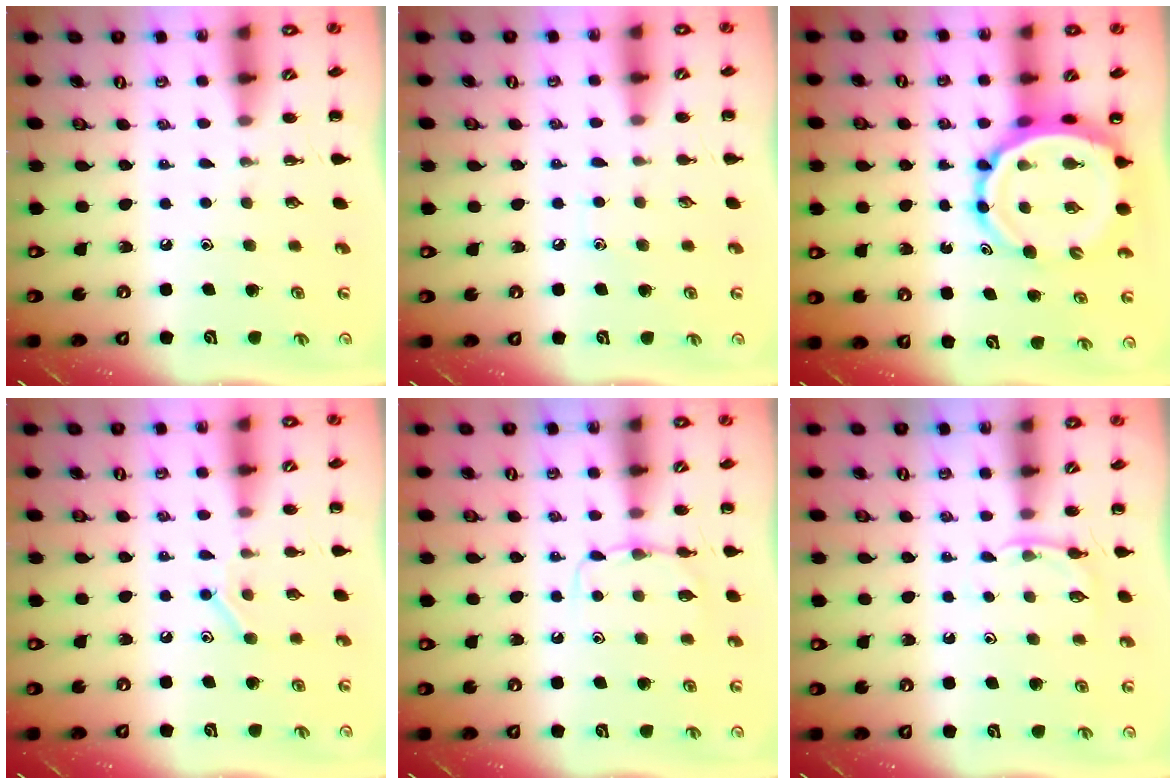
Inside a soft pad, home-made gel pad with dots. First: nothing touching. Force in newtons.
{"total": 5.1, "press": 4.8, "slide": 1.8}
{"total": 10.8, "press": 10.2, "slide": 3.4}
{"total": 8.4, "press": 8.3, "slide": 1.6}
{"total": 6.2, "press": 6.1, "slide": 1.5}
{"total": 4.2, "press": 3.9, "slide": 1.4}